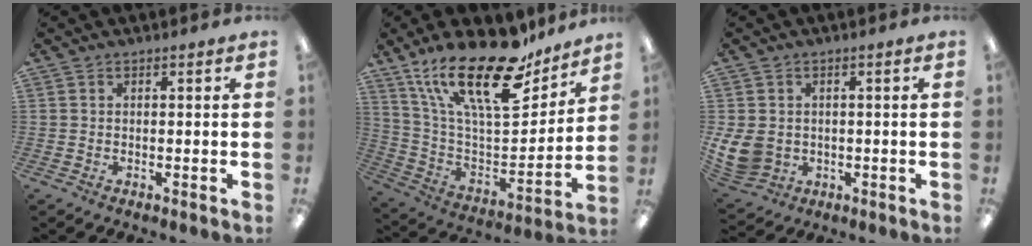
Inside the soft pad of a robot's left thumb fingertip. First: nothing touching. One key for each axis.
{"total": 25.9, "fx": 17.2, "fy": 9.7, "fz": 16.8, "tx": -0.293, "ty": -0.097, "tz": 0.299}
{"total": 8.1, "fx": 0.0, "fy": 6.9, "fz": 4.1, "tx": -0.100, "ty": 0.005, "tz": 0.004}